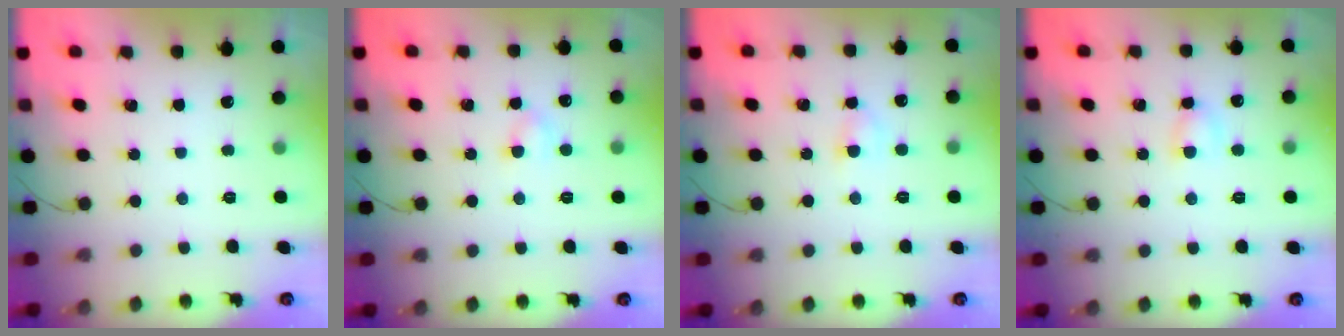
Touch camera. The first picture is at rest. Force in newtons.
{"total": 3.0, "press": 2.8, "slide": 1.0}
{"total": 3.3, "press": 3.0, "slide": 1.3}
{"total": 3.9, "press": 3.7, "slide": 1.0}